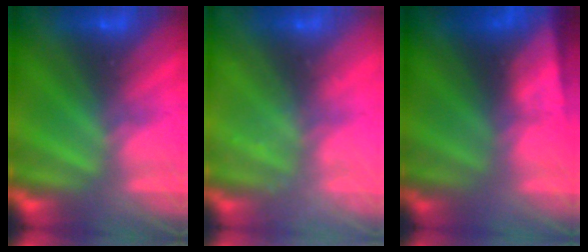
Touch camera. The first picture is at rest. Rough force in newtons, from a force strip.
{"total": 2.2}
{"total": 8.4}